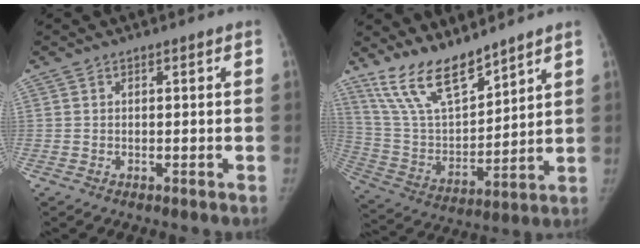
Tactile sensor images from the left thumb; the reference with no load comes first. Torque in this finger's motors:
{"motor_torque": [0.50, -0.23, 1.36, -1.41, 0.10]}